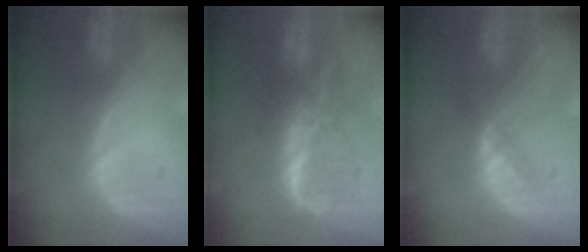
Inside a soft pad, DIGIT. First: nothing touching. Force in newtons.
{"total": 6.2, "press": 6.2, "slide": 0.4}
{"total": 1.5, "press": 1.5, "slide": 0.1}